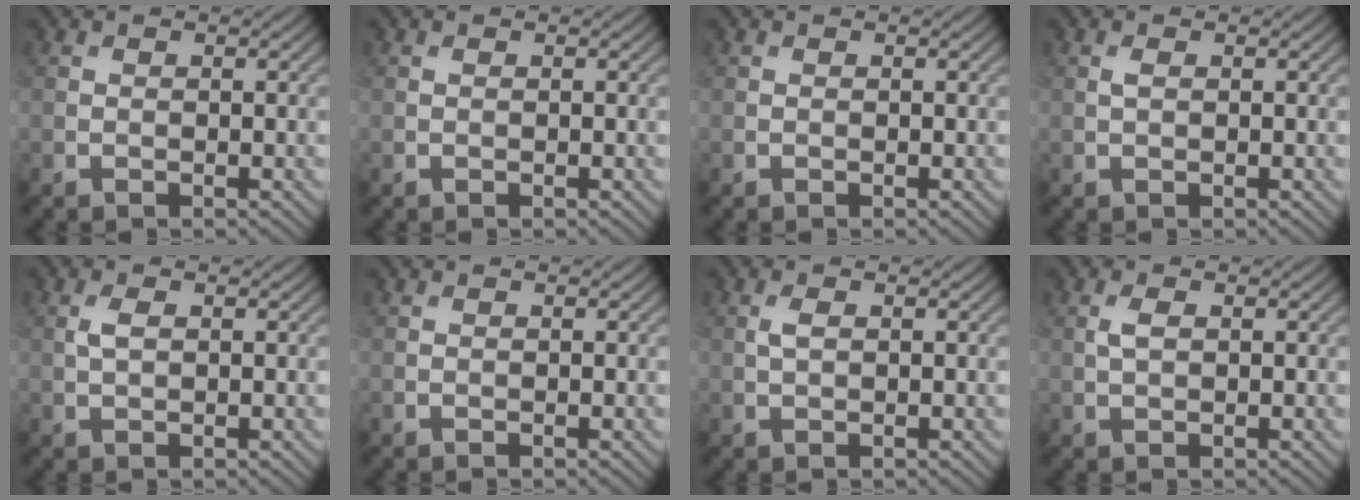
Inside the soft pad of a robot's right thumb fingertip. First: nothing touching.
{"total": 0.0}
{"total": 0.0}
{"total": 0.8, "force": [0.2, 0.3, 0.7], "torque": [-0.017, 0.001, 0.004]}
{"total": 1.7, "force": [0.4, 0.8, 1.5], "torque": [-0.037, 0.002, 0.008]}
{"total": 0.0}
{"total": 1.4, "force": [0.3, 0.7, 1.2], "torque": [-0.032, 0.002, 0.007]}
{"total": 1.6, "force": [0.4, 0.8, 1.4], "torque": [-0.035, 0.002, 0.007]}